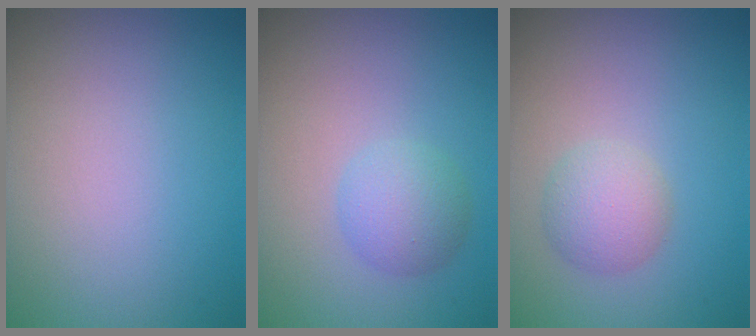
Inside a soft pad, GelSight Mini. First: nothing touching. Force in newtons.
{"total": 2.8, "press": 2.8, "slide": 0.1}
{"total": 2.7, "press": 2.7, "slide": 0.0}